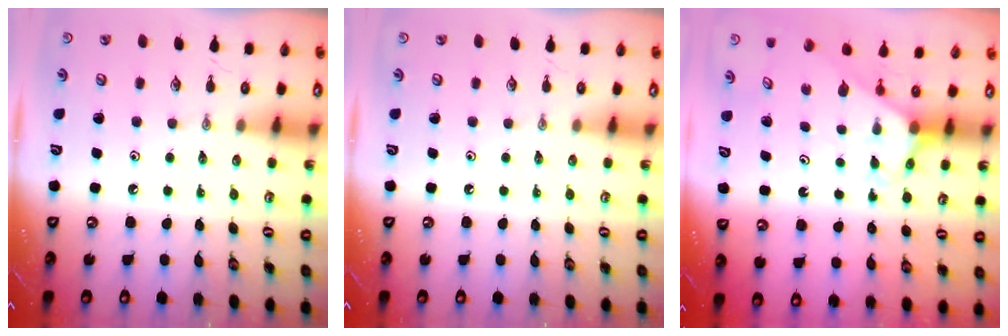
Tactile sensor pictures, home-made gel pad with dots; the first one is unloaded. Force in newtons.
{"total": 0.0}
{"total": 2.6, "press": 2.6, "slide": 0.2}